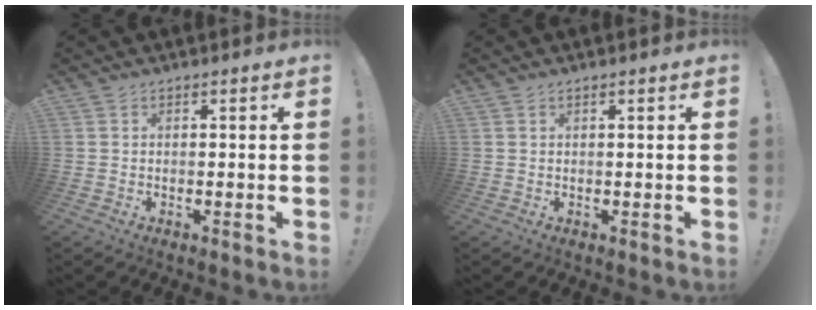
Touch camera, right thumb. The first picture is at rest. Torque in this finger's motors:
{"motor_torque": [0.10, 0.01, -0.09, 0.17, 0.04]}